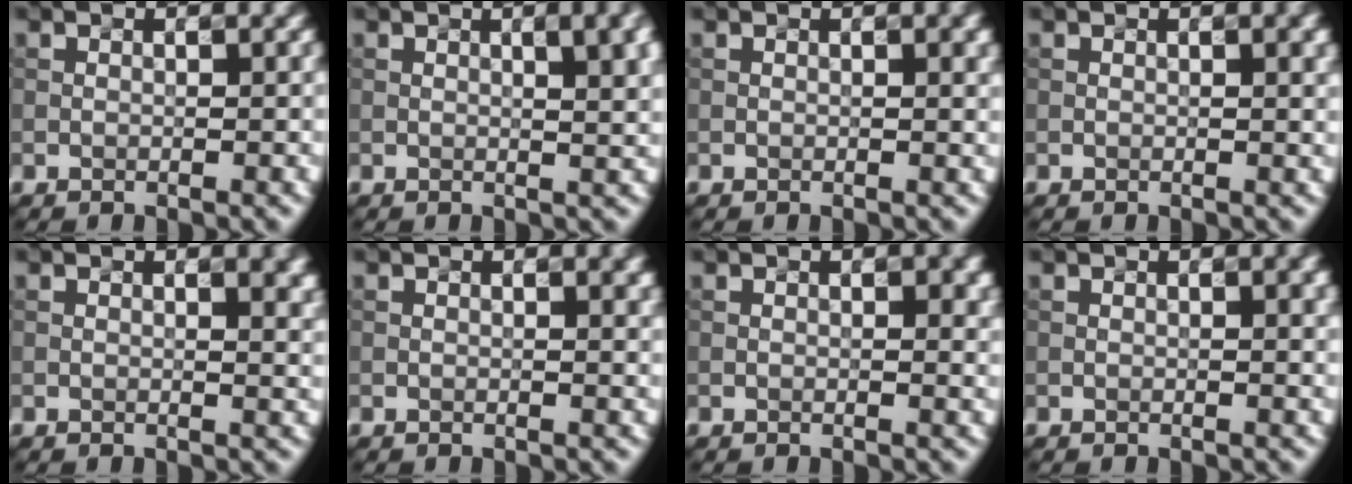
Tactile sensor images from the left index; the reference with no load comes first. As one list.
[{"total": 6.5, "force": [2.1, 2.6, 5.6], "torque": [-0.034, 0.022, 0.027]}, {"total": 1.5, "force": [0.4, 0.5, 1.4], "torque": [-0.011, 0.004, 0.005]}, {"total": 1.9, "force": [0.6, 0.6, 1.7], "torque": [-0.014, 0.005, 0.007]}, {"total": 4.4, "force": [1.7, 2.1, 3.5], "torque": [-0.018, 0.016, 0.018]}, {"total": 2.1, "force": [0.9, 0.8, 1.7], "torque": [-0.009, 0.005, 0.008]}, {"total": 1.8, "force": [0.4, 0.6, 1.7], "torque": [-0.014, 0.003, 0.012]}, {"total": 1.9, "force": [0.6, 0.6, 1.7], "torque": [-0.013, 0.004, 0.007]}]